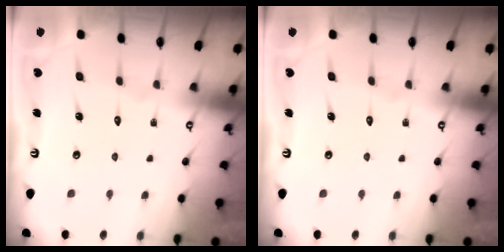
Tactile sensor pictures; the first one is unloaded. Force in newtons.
{"total": 0.0}